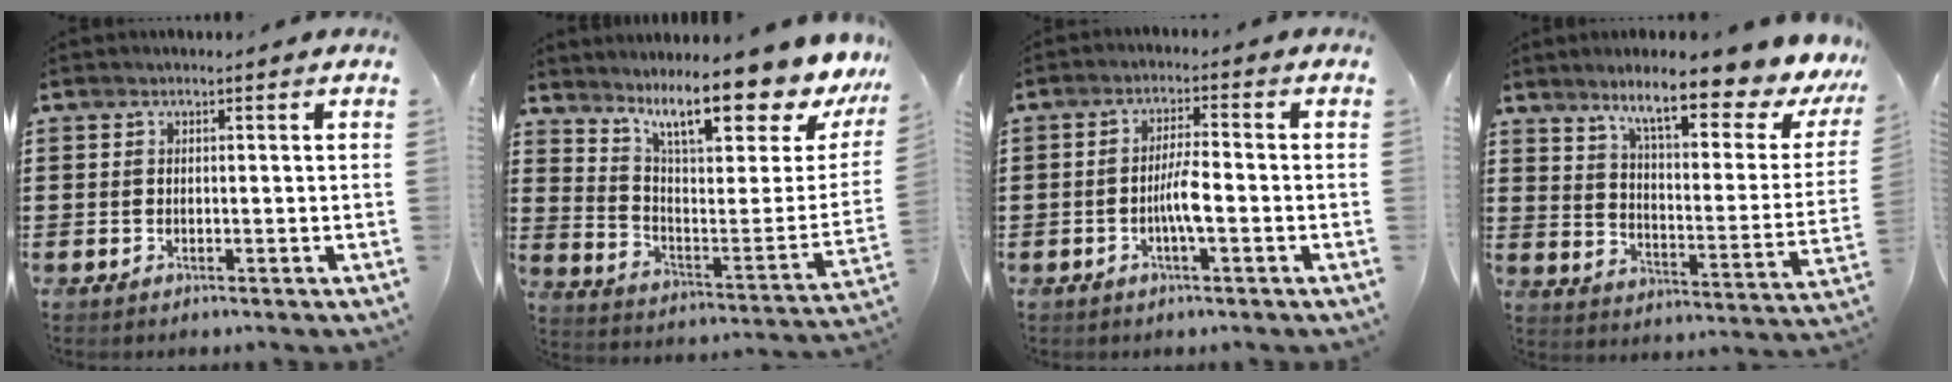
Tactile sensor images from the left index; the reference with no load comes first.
{"total": 12.5, "force": [9.5, 1.8, 7.9], "torque": [-0.146, -0.071, 0.153]}
{"total": 4.4, "force": [-1.4, 0.7, 4.1], "torque": [-0.087, 0.000, -0.032]}
{"total": 11.4, "force": [8.5, 0.4, 7.6], "torque": [-0.143, -0.058, 0.130]}